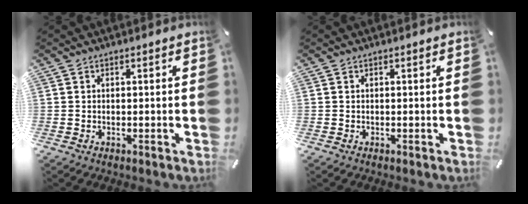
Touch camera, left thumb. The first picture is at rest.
{"total": 0.0}